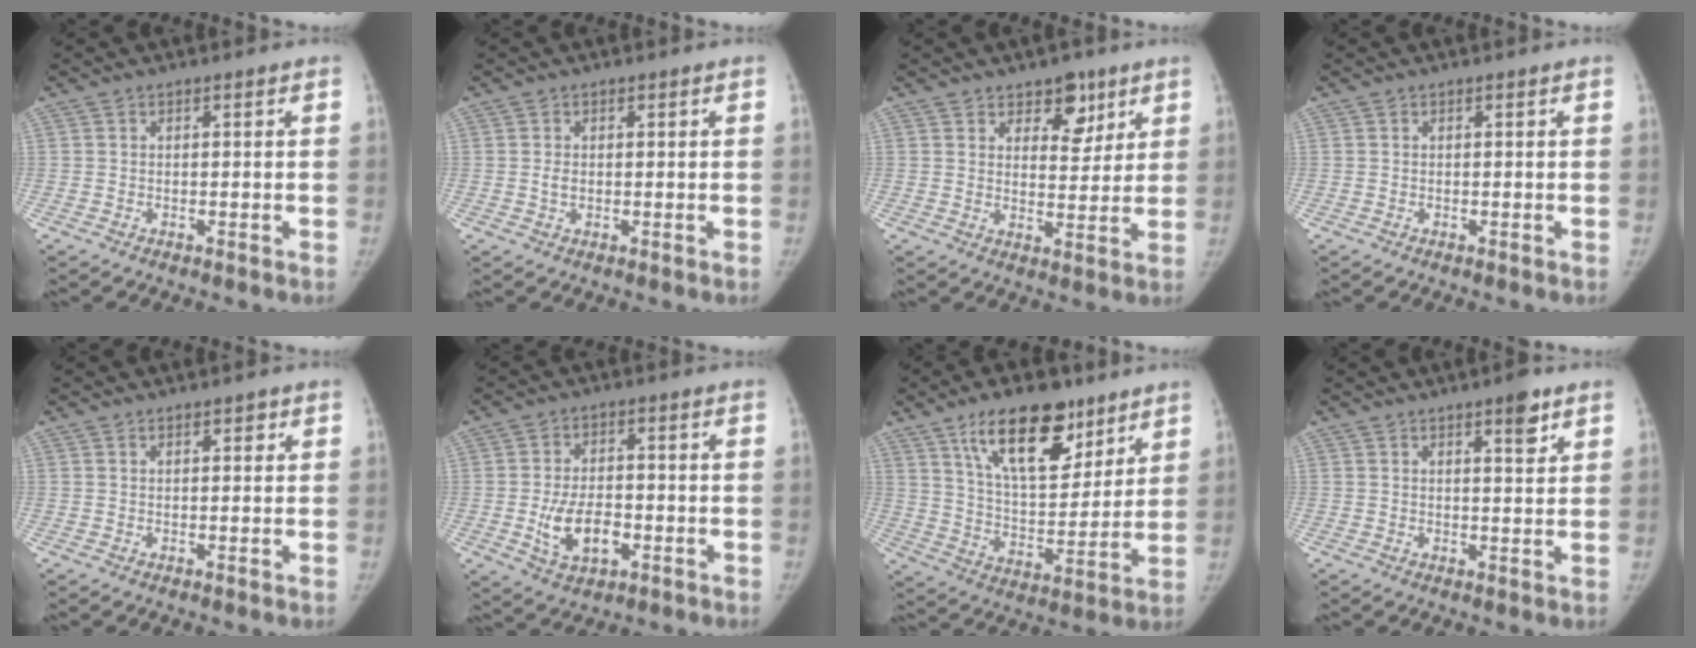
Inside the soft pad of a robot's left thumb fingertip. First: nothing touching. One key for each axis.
{"total": 1.5, "fx": 0.1, "fy": 1.1, "fz": 1.0, "tx": -0.015, "ty": 0.000, "tz": 0.003}
{"total": 7.2, "fx": 4.4, "fy": 4.3, "fz": 3.6, "tx": -0.014, "ty": -0.027, "tz": 0.066}
{"total": 0.0}
{"total": 1.4, "fx": 0.9, "fy": 0.7, "fz": 0.8, "tx": -0.003, "ty": -0.002, "tz": 0.010}
{"total": 9.0, "fx": -2.3, "fy": 5.4, "fz": 6.8, "tx": -0.109, "ty": 0.008, "tz": -0.033}
{"total": 18.6, "fx": 11.2, "fy": 8.6, "fz": 12.1, "tx": -0.148, "ty": -0.057, "tz": 0.194}
{"total": 4.5, "fx": 2.8, "fy": 1.2, "fz": 3.4, "tx": -0.039, "ty": -0.016, "tz": 0.037}